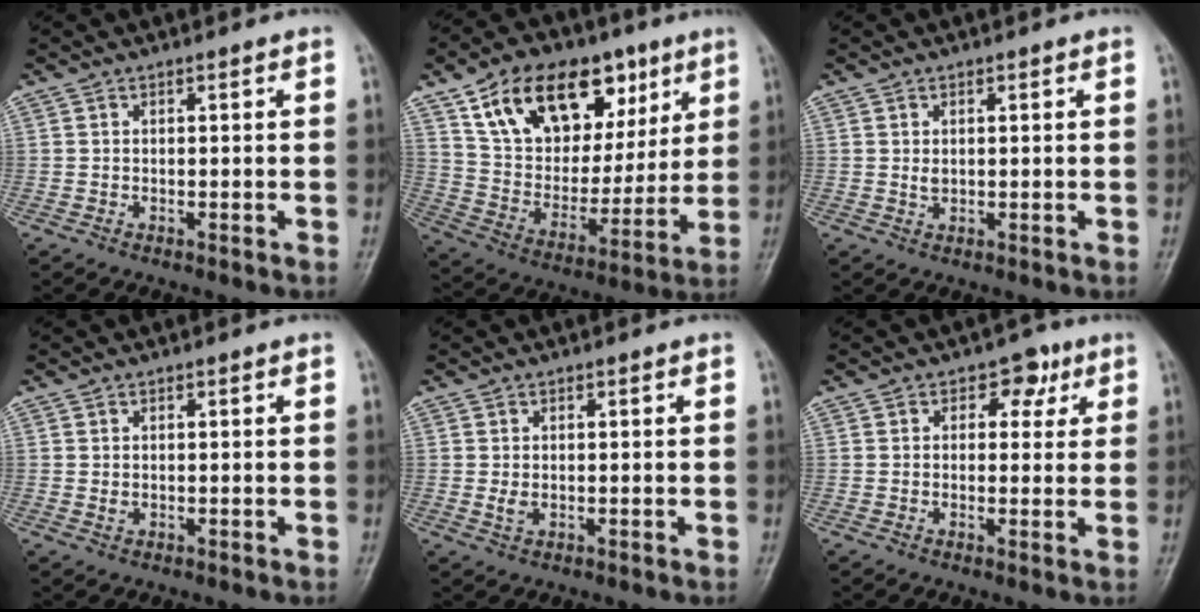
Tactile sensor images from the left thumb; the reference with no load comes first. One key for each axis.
{"total": 23.9, "fx": 12.1, "fy": 14.5, "fz": 14.8, "tx": -0.199, "ty": -0.020, "tz": 0.210}
{"total": 1.4, "fx": 0.3, "fy": 0.9, "fz": 0.9, "tx": -0.012, "ty": -0.003, "tz": 0.008}
{"total": 1.0, "fx": 0.0, "fy": 0.8, "fz": 0.6, "tx": -0.009, "ty": -0.001, "tz": 0.003}
{"total": 1.7, "fx": -0.1, "fy": 1.2, "fz": 1.3, "tx": -0.022, "ty": -0.004, "tz": 0.000}
{"total": 4.7, "fx": 2.0, "fy": 3.4, "fz": 2.6, "tx": 0.000, "ty": -0.002, "tz": 0.019}